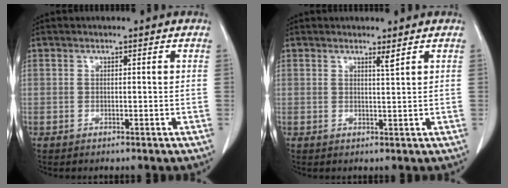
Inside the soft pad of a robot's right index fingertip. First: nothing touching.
{"total": 1.1, "force": [0.9, -0.3, 0.7], "torque": [-0.020, -0.011, 0.016]}